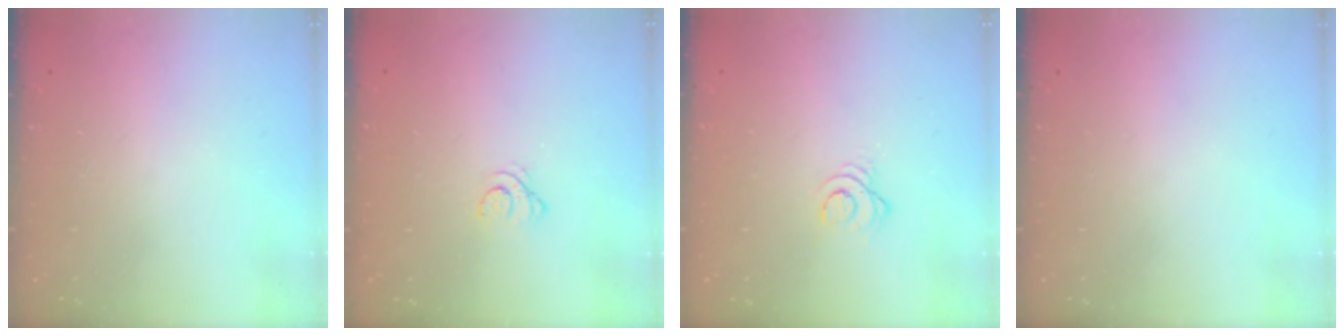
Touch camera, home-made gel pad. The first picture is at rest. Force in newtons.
{"total": 1.8, "press": 1.8, "slide": 0.2}
{"total": 3.1, "press": 3.1, "slide": 0.4}
{"total": 0.0}